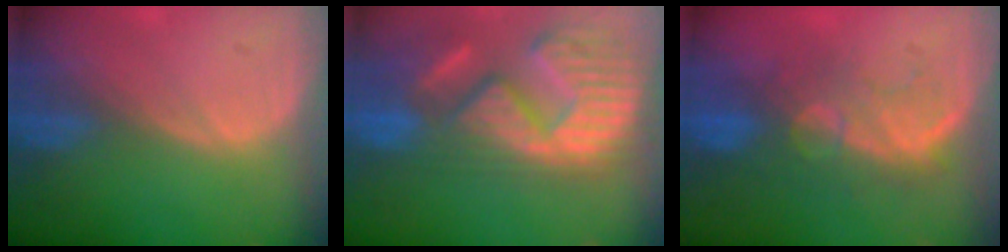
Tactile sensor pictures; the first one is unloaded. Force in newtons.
{"total": 15.4, "press": 12.6, "slide": 8.8}
{"total": 9.2, "press": 8.3, "slide": 4.0}